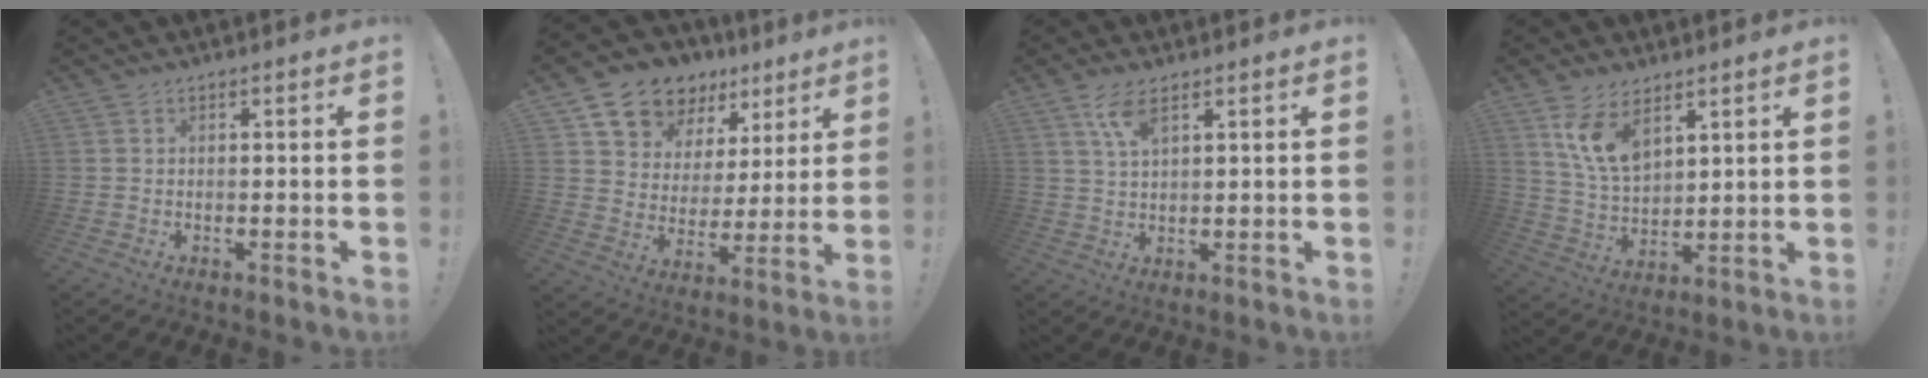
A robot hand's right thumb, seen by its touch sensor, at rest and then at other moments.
{"total": 12.7, "force": [9.1, 8.3, 3.2], "torque": [-0.062, -0.059, 0.173]}
{"total": 5.6, "force": [3.4, 1.5, 4.1], "torque": [-0.089, -0.005, 0.061]}
{"total": 10.7, "force": [6.7, 5.4, 6.4], "torque": [-0.121, -0.029, 0.130]}